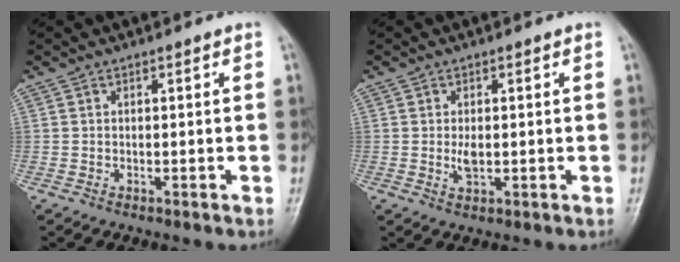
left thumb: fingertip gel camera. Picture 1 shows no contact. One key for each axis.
{"total": 2.7, "fx": 0.0, "fy": 1.6, "fz": 2.2, "tx": -0.039, "ty": -0.006, "tz": 0.001}